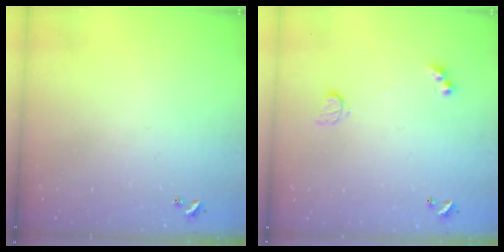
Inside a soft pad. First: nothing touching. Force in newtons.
{"total": 3.6, "press": 3.6, "slide": 0.6}